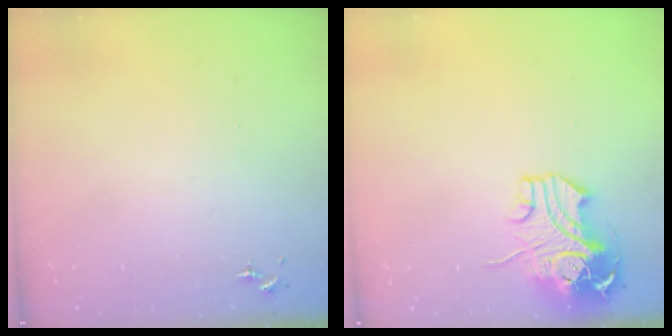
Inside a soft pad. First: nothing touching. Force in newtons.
{"total": 12.8, "press": 12.6, "slide": 2.3}